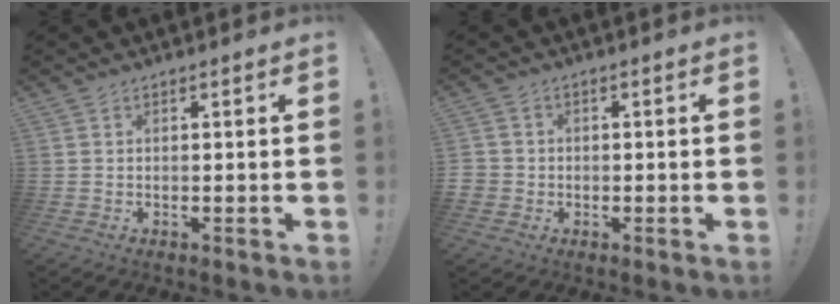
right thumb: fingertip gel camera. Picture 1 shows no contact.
{"total": 3.3, "force": [-0.3, 3.2, 0.8], "torque": [-0.007, 0.009, -0.006]}